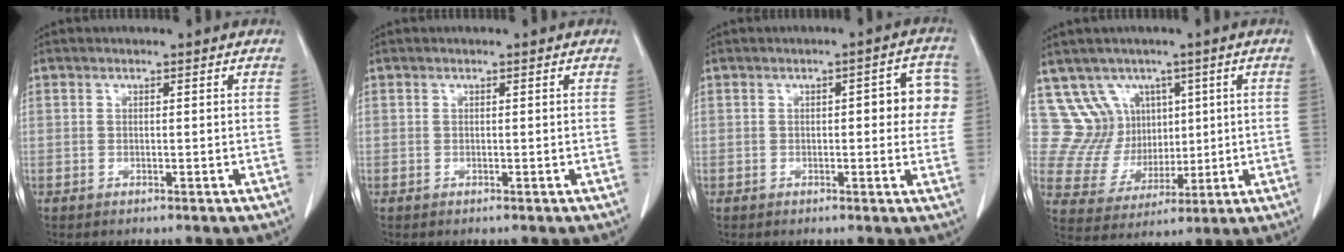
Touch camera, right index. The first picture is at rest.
{"total": 0.0}
{"total": 6.7, "force": [1.0, 2.3, 6.2], "torque": [-0.062, 0.018, 0.006]}
{"total": 9.0, "force": [4.8, 7.5, 1.3], "torque": [-0.031, 0.036, 0.102]}